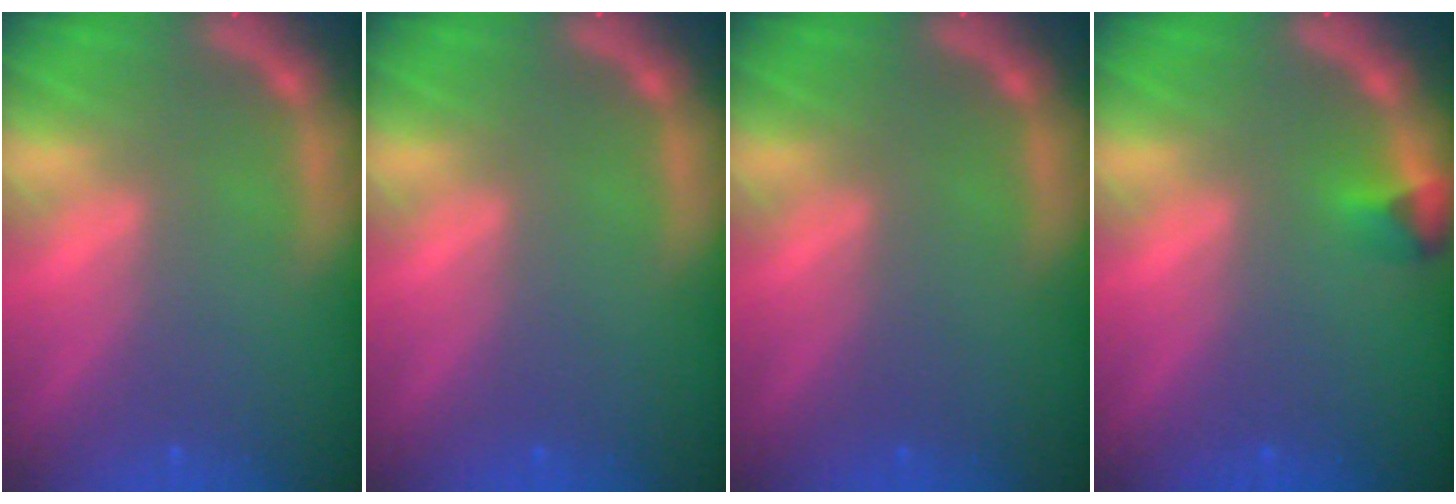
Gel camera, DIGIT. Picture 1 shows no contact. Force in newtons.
{"total": 0.0}
{"total": 0.0}
{"total": 1.4}